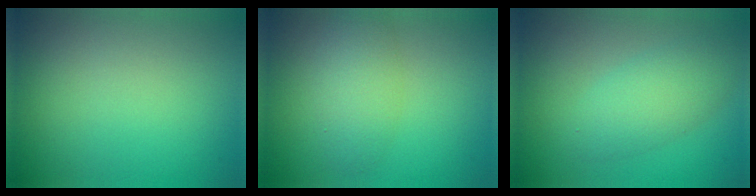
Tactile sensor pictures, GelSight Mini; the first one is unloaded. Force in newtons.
{"total": 3.3, "press": 3.3, "slide": 0.2}
{"total": 3.9, "press": 3.8, "slide": 0.2}